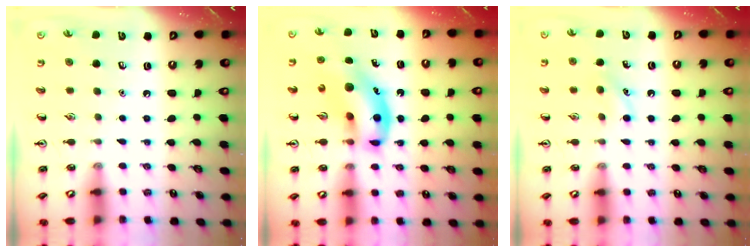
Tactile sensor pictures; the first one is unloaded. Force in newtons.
{"total": 12.3, "press": 11.9, "slide": 3.2}
{"total": 6.1, "press": 5.8, "slide": 1.7}